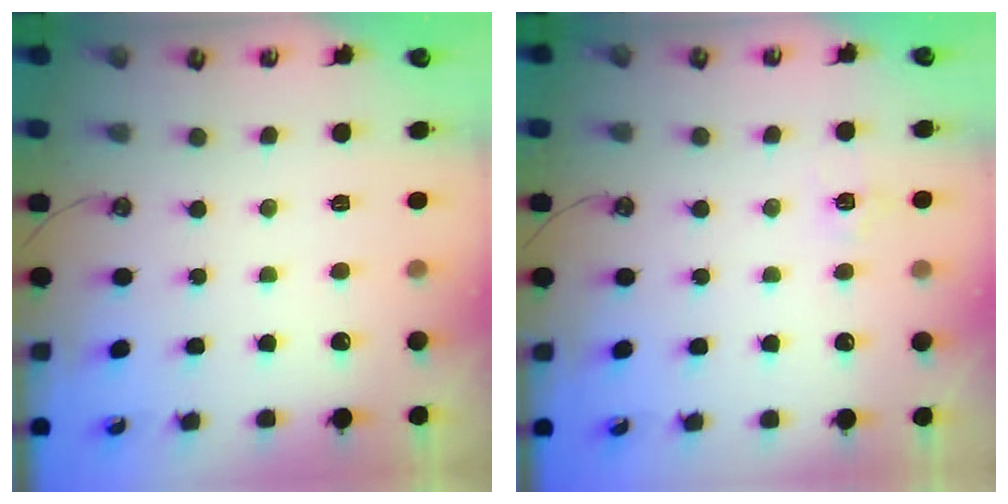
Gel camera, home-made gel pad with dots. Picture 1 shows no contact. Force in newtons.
{"total": 5.7, "press": 5.7, "slide": 0.5}